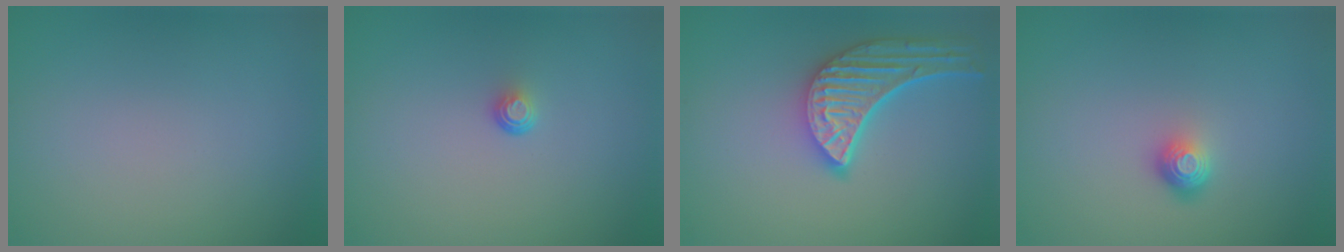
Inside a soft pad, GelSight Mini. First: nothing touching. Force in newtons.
{"total": 0.9, "press": 0.5, "slide": 0.7}
{"total": 5.5, "press": 4.4, "slide": 3.4}
{"total": 1.8, "press": 1.2, "slide": 1.3}